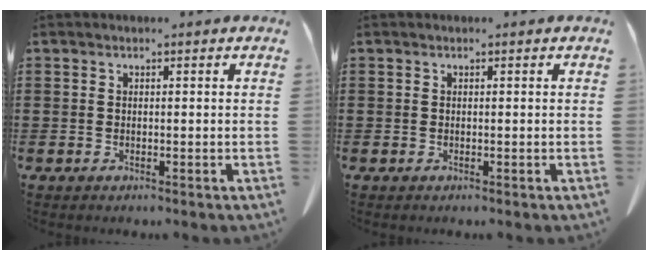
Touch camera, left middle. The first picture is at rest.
{"total": 0.0}